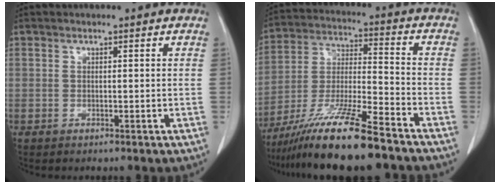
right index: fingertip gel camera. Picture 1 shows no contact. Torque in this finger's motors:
{"motor_torque": [1.09, -1.05, 0.39, 0.21]}